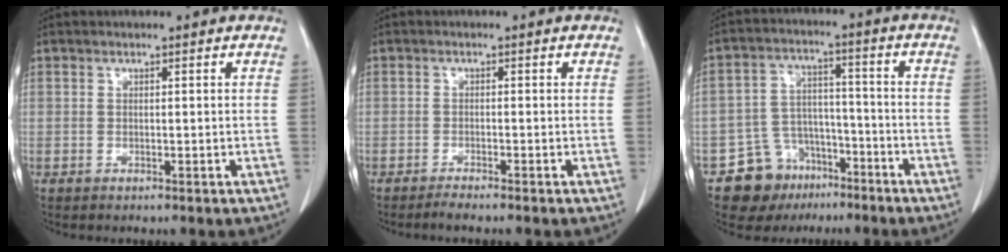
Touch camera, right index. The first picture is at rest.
{"total": 2.1, "force": [-1.8, -0.4, 1.0], "torque": [-0.017, -0.001, -0.032]}
{"total": 10.8, "force": [-7.6, 7.4, 1.9], "torque": [-0.034, 0.060, -0.123]}